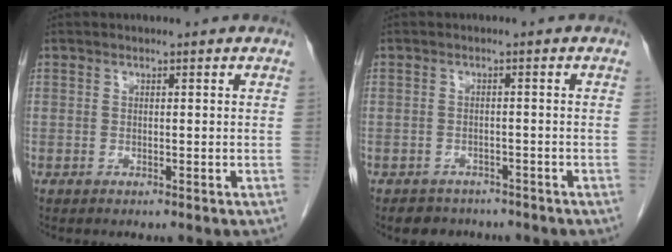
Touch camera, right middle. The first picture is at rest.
{"total": 4.1, "force": [-3.3, 2.3, 0.3], "torque": [-0.009, 0.006, -0.045]}